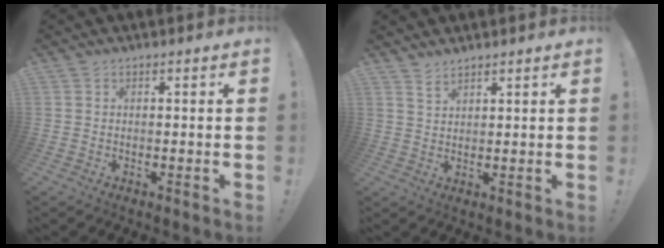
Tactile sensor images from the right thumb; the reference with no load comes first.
{"total": 2.7, "force": [2.5, 0.5, 0.8], "torque": [-0.012, -0.022, 0.046]}